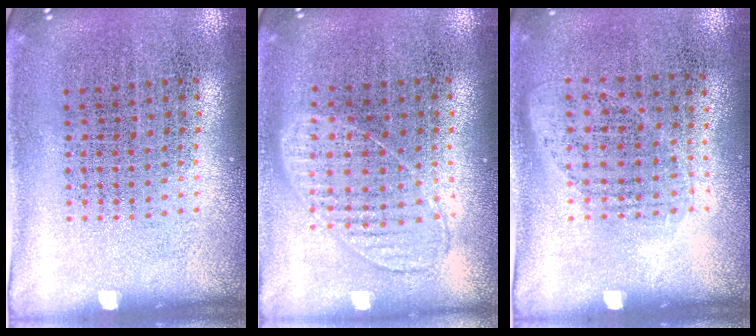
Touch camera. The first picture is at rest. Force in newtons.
{"total": 0.9, "press": 0.8, "slide": 0.3}
{"total": 1.0, "press": 0.9, "slide": 0.5}